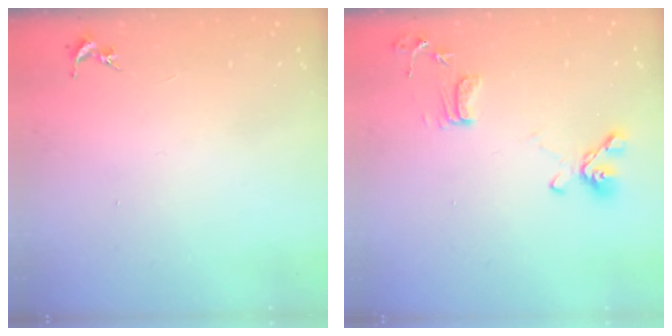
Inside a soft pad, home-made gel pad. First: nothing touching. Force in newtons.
{"total": 11.2, "press": 11.0, "slide": 2.0}